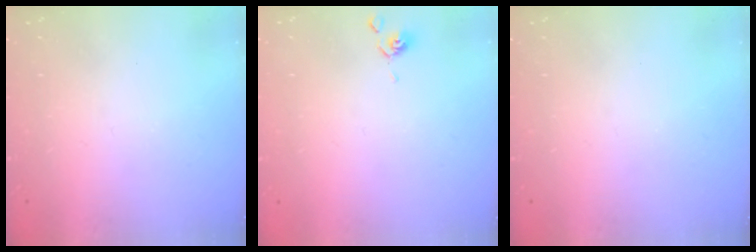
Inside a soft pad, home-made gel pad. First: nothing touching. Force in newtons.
{"total": 2.3, "press": 2.3, "slide": 0.2}
{"total": 0.0}